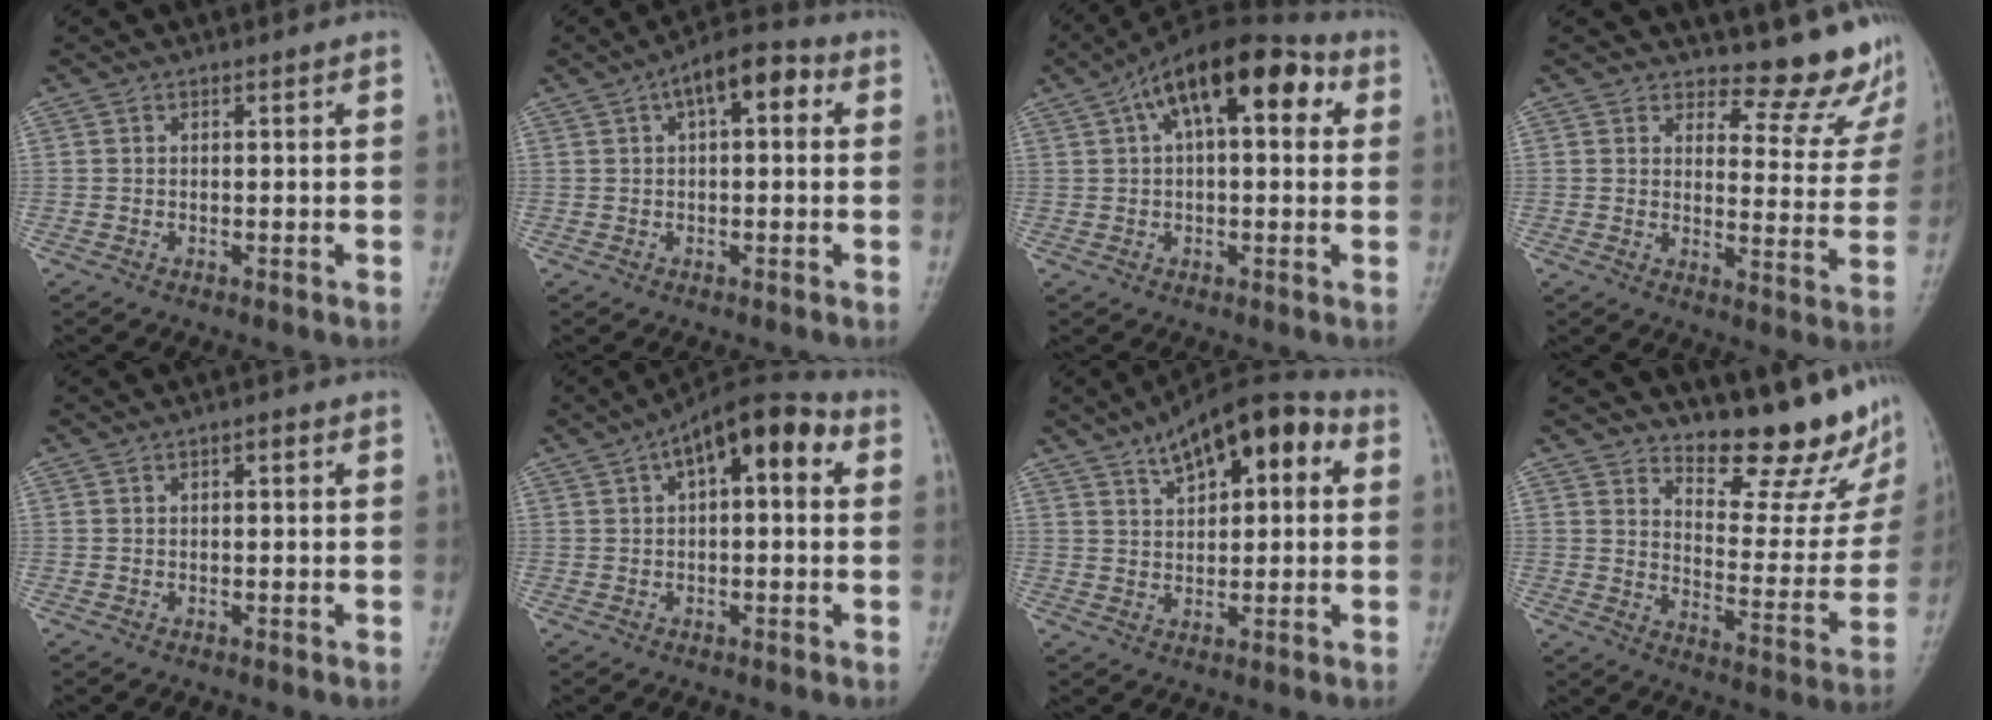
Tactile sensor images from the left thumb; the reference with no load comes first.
{"total": 8.9, "force": [2.8, 4.2, 7.3], "torque": [-0.094, 0.028, 0.032]}
{"total": 15.9, "force": [5.5, 7.4, 12.9], "torque": [-0.172, 0.034, 0.074]}
{"total": 10.1, "force": [9.7, 2.6, 1.5], "torque": [0.016, -0.107, 0.108]}
{"total": 1.4, "force": [0.5, 0.6, 1.1], "torque": [-0.012, 0.003, 0.004]}
{"total": 12.9, "force": [4.4, 5.7, 10.7], "torque": [-0.136, 0.032, 0.057]}
{"total": 14.5, "force": [5.9, 6.6, 11.5], "torque": [-0.138, 0.015, 0.083]}
{"total": 17.3, "force": [13.6, 5.5, 9.1], "torque": [-0.075, -0.115, 0.181]}